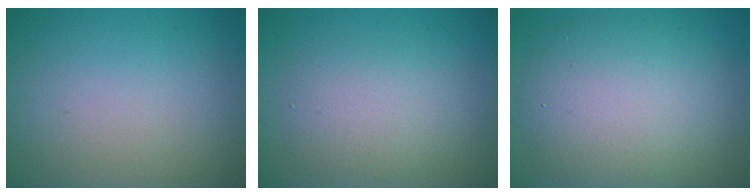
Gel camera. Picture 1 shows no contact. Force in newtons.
{"total": 3.8, "press": 3.7, "slide": 0.3}
{"total": 8.8, "press": 8.8, "slide": 0.7}